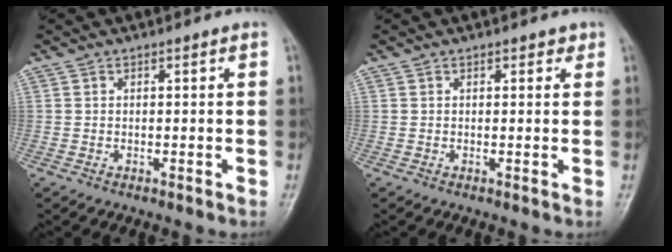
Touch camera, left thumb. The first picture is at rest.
{"total": 1.3, "force": [0.9, 0.7, 0.6], "torque": [0.003, -0.003, 0.007]}